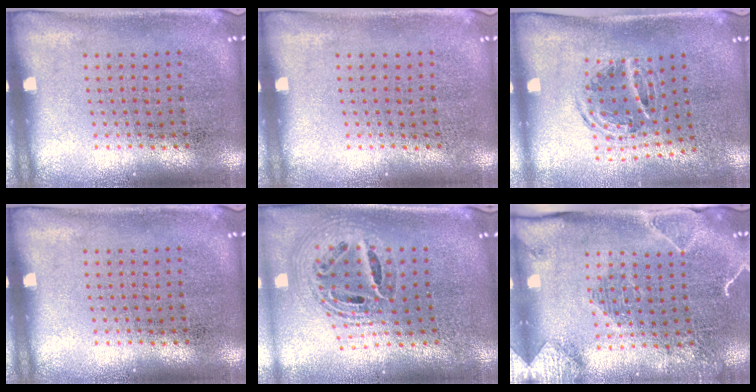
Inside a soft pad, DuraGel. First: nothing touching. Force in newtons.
{"total": 0.0}
{"total": 0.9, "press": 0.9, "slide": 0.2}
{"total": 0.0}
{"total": 1.6, "press": 1.4, "slide": 0.8}
{"total": 2.0, "press": 1.9, "slide": 0.3}